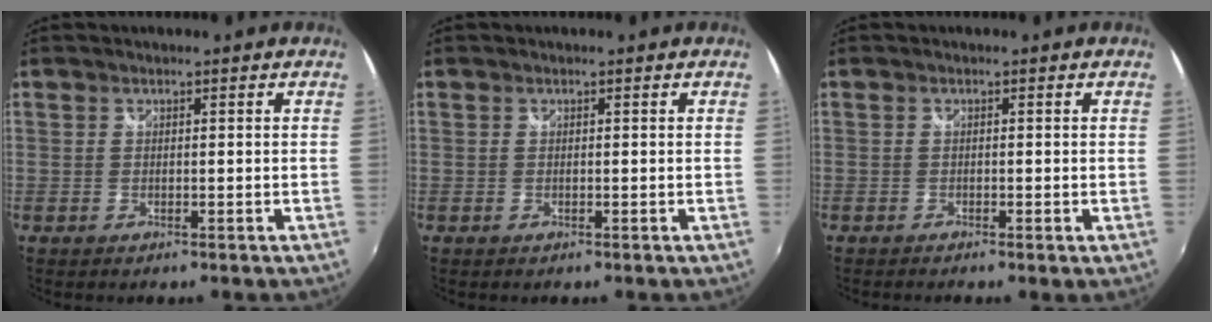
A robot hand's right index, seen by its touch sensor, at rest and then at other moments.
{"total": 0.0}
{"total": 0.6, "force": [-0.3, 0.1, 0.5], "torque": [-0.009, -0.001, -0.009]}